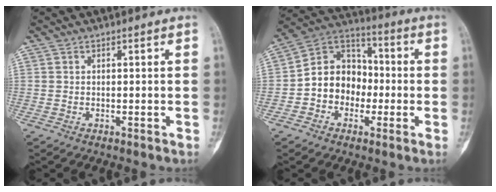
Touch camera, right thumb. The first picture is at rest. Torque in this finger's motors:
{"motor_torque": [0.89, 0.90, 0.30, -0.26, 0.20]}